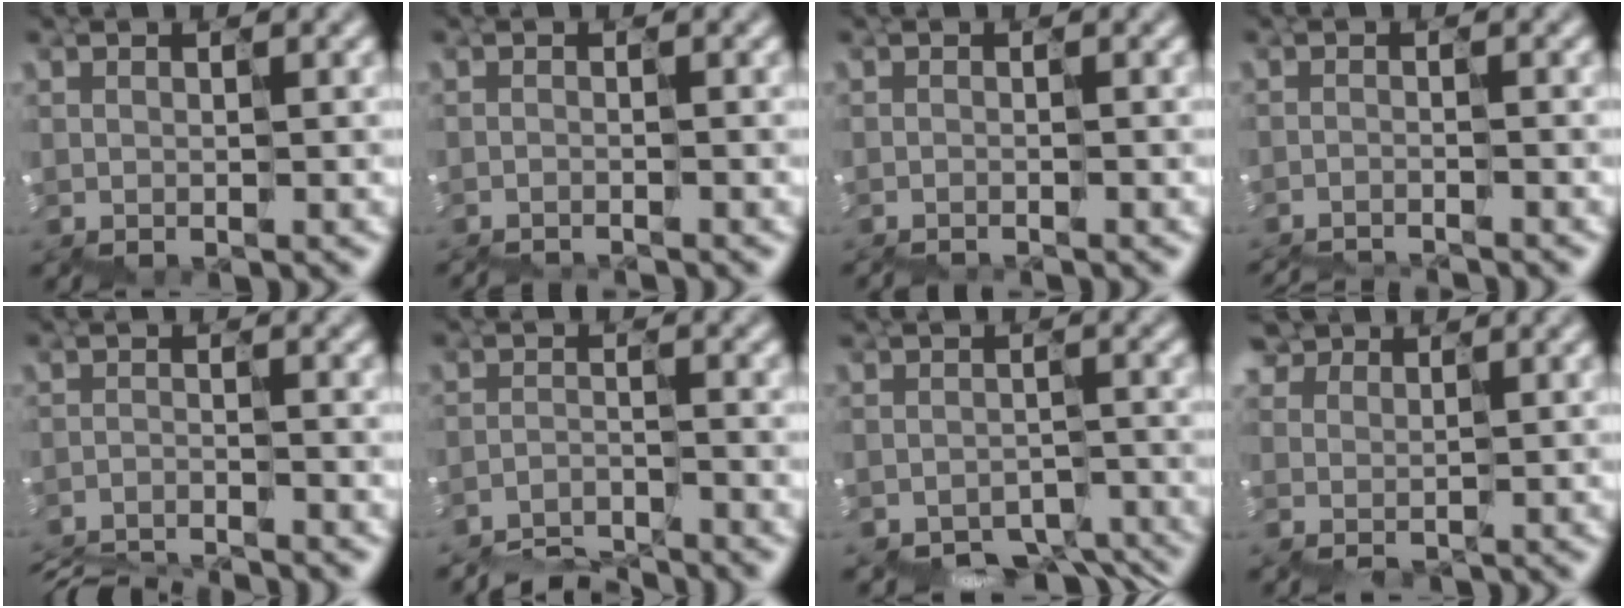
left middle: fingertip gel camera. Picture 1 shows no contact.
{"total": 2.2, "force": [-2.1, -0.2, 0.1], "torque": [0.009, -0.016, -0.027]}
{"total": 1.6, "force": [-1.6, -0.2, 0.1], "torque": [0.013, -0.012, -0.020]}
{"total": 3.8, "force": [-3.8, 0.0, 0.4], "torque": [0.004, -0.021, -0.051]}
{"total": 7.8, "force": [-7.7, 0.8, 1.0], "torque": [-0.014, -0.016, -0.105]}
{"total": 5.5, "force": [-5.5, -0.2, -0.8], "torque": [-0.002, -0.024, -0.097]}
{"total": 5.8, "force": [-5.1, 2.2, 1.4], "torque": [-0.037, -0.032, -0.057]}
{"total": 1.1, "force": [-0.1, 0.2, -1.1], "torque": [0.002, -0.019, -0.001]}